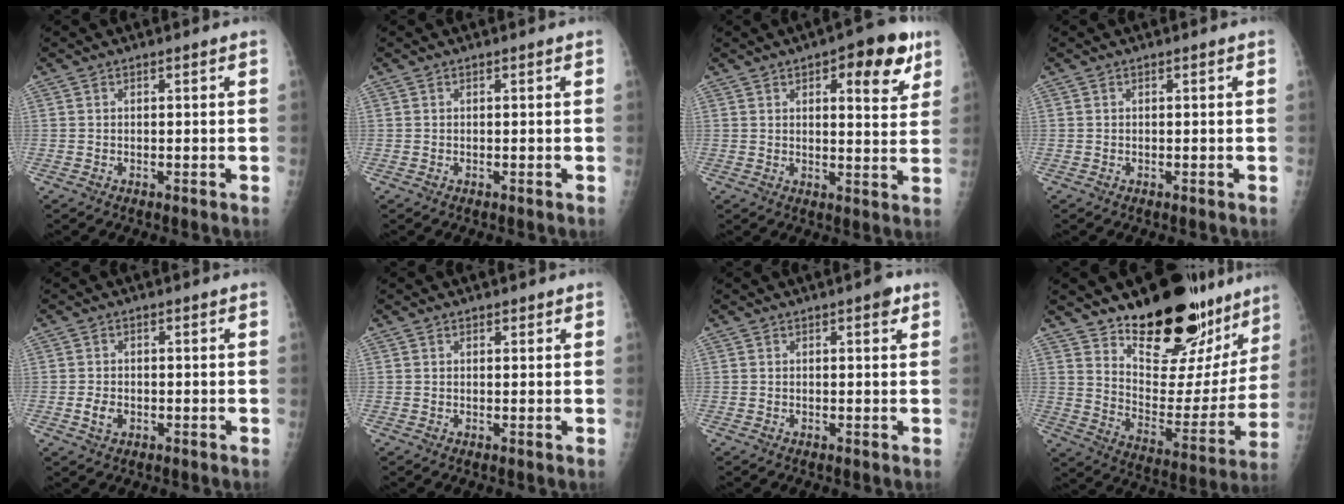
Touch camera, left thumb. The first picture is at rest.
{"total": 0.0}
{"total": 11.2, "force": [5.6, 4.4, 8.6], "torque": [-0.076, -0.020, 0.067]}
{"total": 0.0}
{"total": 2.6, "force": [-0.6, 1.9, 1.6], "torque": [-0.024, 0.001, -0.010]}
{"total": 1.1, "force": [0.8, 0.6, 0.4], "torque": [0.001, -0.004, 0.009]}
{"total": 2.0, "force": [1.0, 0.7, 1.5], "torque": [-0.014, -0.002, 0.011]}
{"total": 27.2, "force": [20.4, 11.2, 14.0], "torque": [-0.165, -0.120, 0.297]}